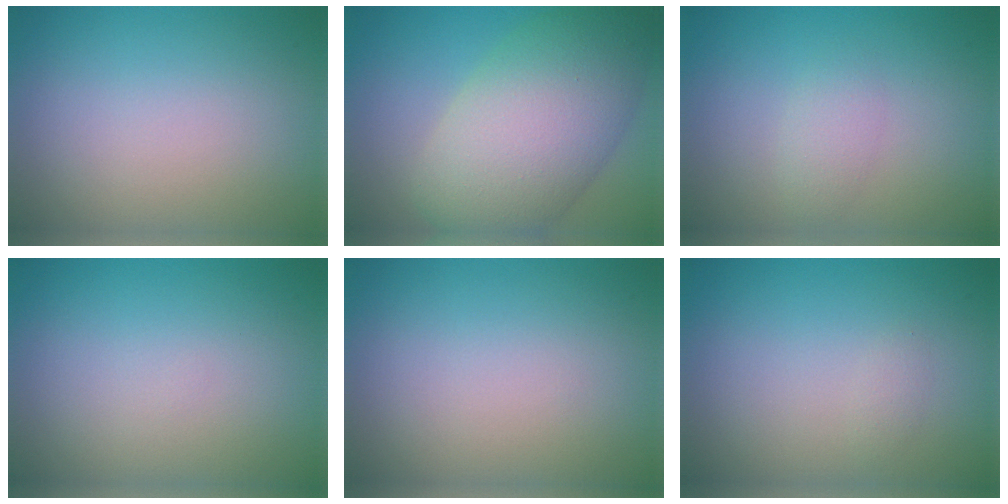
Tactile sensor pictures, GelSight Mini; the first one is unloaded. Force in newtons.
{"total": 10.5, "press": 10.5, "slide": 0.7}
{"total": 1.4, "press": 1.4, "slide": 0.1}
{"total": 0.0}
{"total": 0.0}
{"total": 0.6, "press": 0.6, "slide": 0.0}